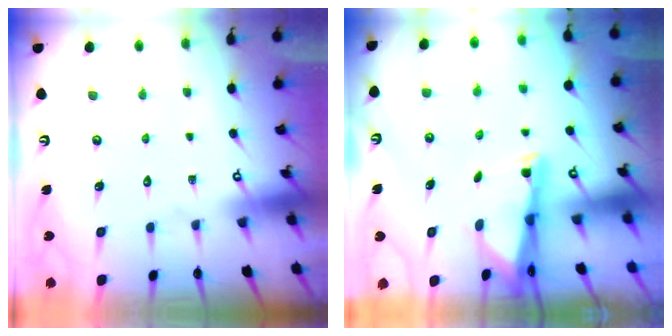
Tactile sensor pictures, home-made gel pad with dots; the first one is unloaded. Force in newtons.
{"total": 2.4, "press": 2.3, "slide": 0.5}